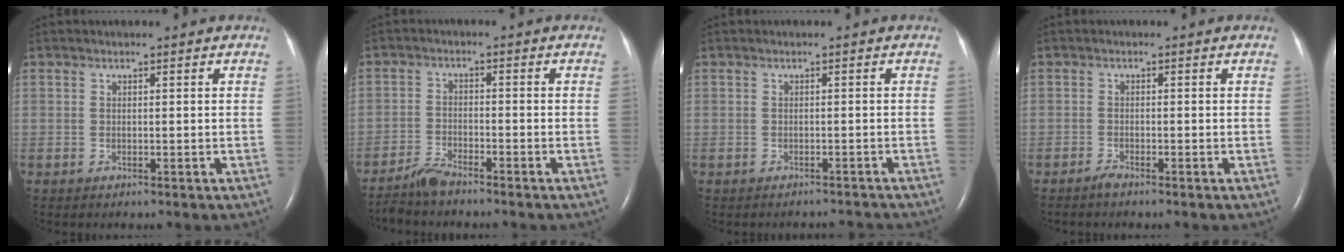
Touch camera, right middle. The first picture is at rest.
{"total": 3.8, "force": [-3.6, 0.0, 1.1], "torque": [-0.029, -0.018, -0.069]}
{"total": 3.4, "force": [-3.4, 0.5, 0.1], "torque": [0.001, -0.005, -0.037]}
{"total": 1.2, "force": [-1.1, -0.1, 0.4], "torque": [-0.015, -0.002, -0.022]}